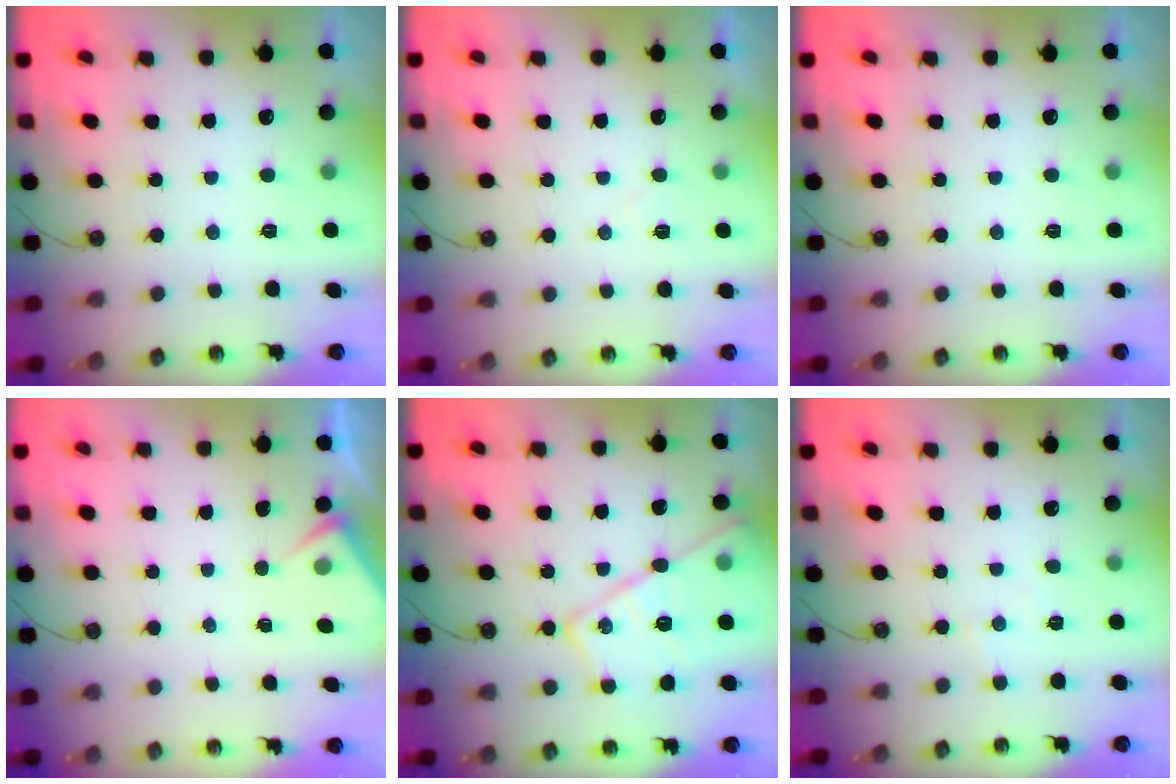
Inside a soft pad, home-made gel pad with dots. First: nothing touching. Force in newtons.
{"total": 4.3, "press": 4.3, "slide": 0.8}
{"total": 0.0}
{"total": 3.2, "press": 3.1, "slide": 0.5}
{"total": 17.8, "press": 17.7, "slide": 1.9}
{"total": 3.3, "press": 3.2, "slide": 0.5}